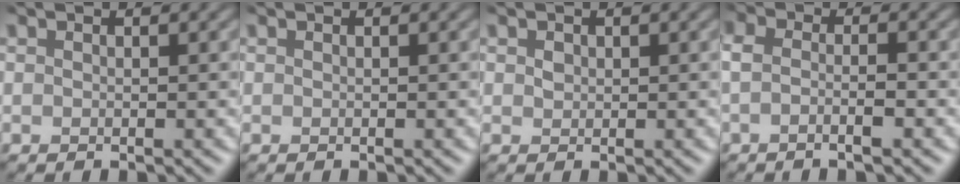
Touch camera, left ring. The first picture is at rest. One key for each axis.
{"total": 0.0}
{"total": 0.5, "fx": 0.1, "fy": 0.5, "fz": 0.2, "tx": -0.010, "ty": -0.002, "tz": 0.011}
{"total": 2.0, "fx": -1.5, "fy": 0.3, "fz": 1.2, "tx": -0.031, "ty": -0.007, "tz": -0.027}